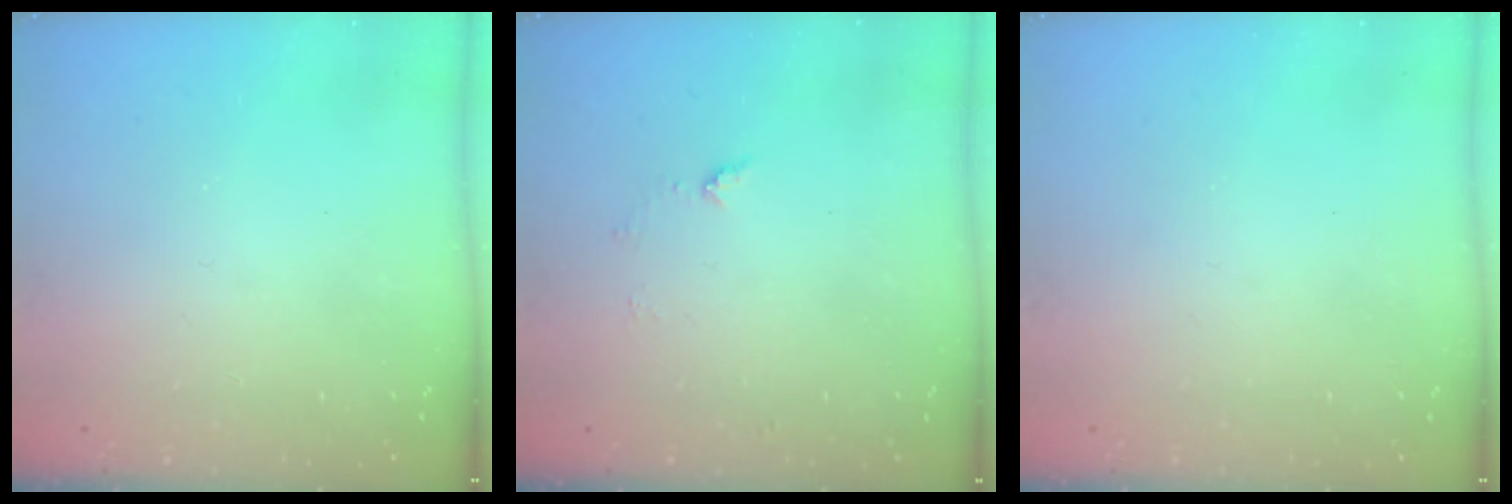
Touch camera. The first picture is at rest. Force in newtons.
{"total": 5.2, "press": 5.1, "slide": 0.6}
{"total": 0.0}